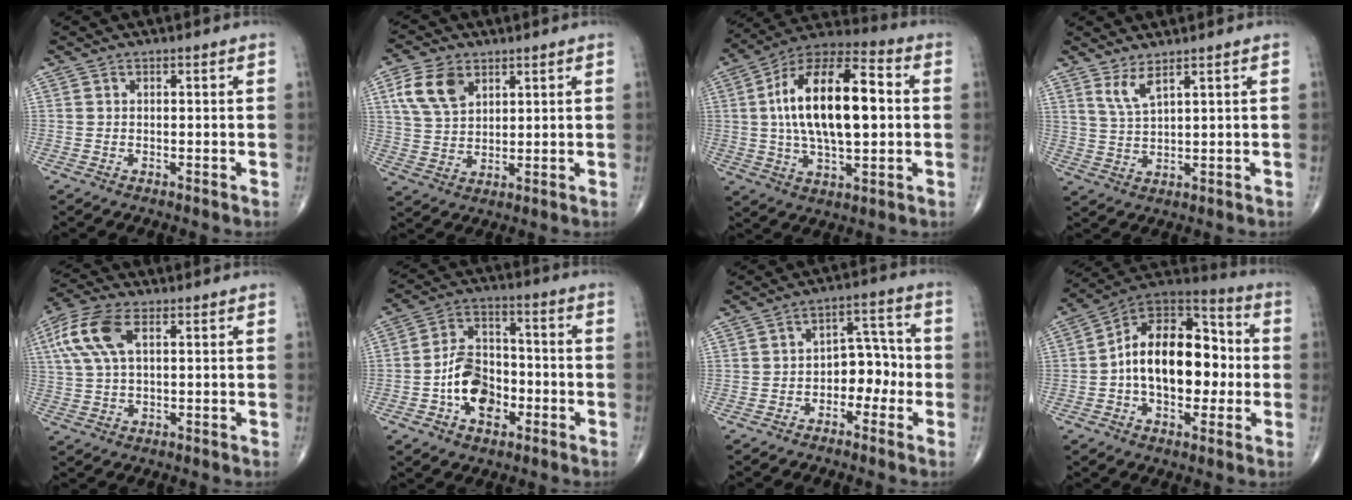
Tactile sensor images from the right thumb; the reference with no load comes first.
{"total": 8.8, "force": [4.1, 5.6, 5.5], "torque": [-0.096, -0.009, 0.082]}
{"total": 21.7, "force": [1.9, 9.8, 19.3], "torque": [-0.331, 0.025, 0.025]}
{"total": 4.1, "force": [2.8, 0.7, 2.8], "torque": [-0.063, -0.027, 0.064]}
{"total": 10.3, "force": [3.5, 5.0, 8.3], "torque": [-0.199, 0.018, 0.067]}
{"total": 11.5, "force": [-3.5, 7.7, 7.9], "torque": [-0.108, 0.033, -0.065]}
{"total": 7.2, "force": [-2.1, 5.0, 4.8], "torque": [-0.031, 0.038, -0.045]}
{"total": 19.9, "force": [-0.8, 12.1, 15.7], "torque": [-0.214, 0.039, -0.022]}